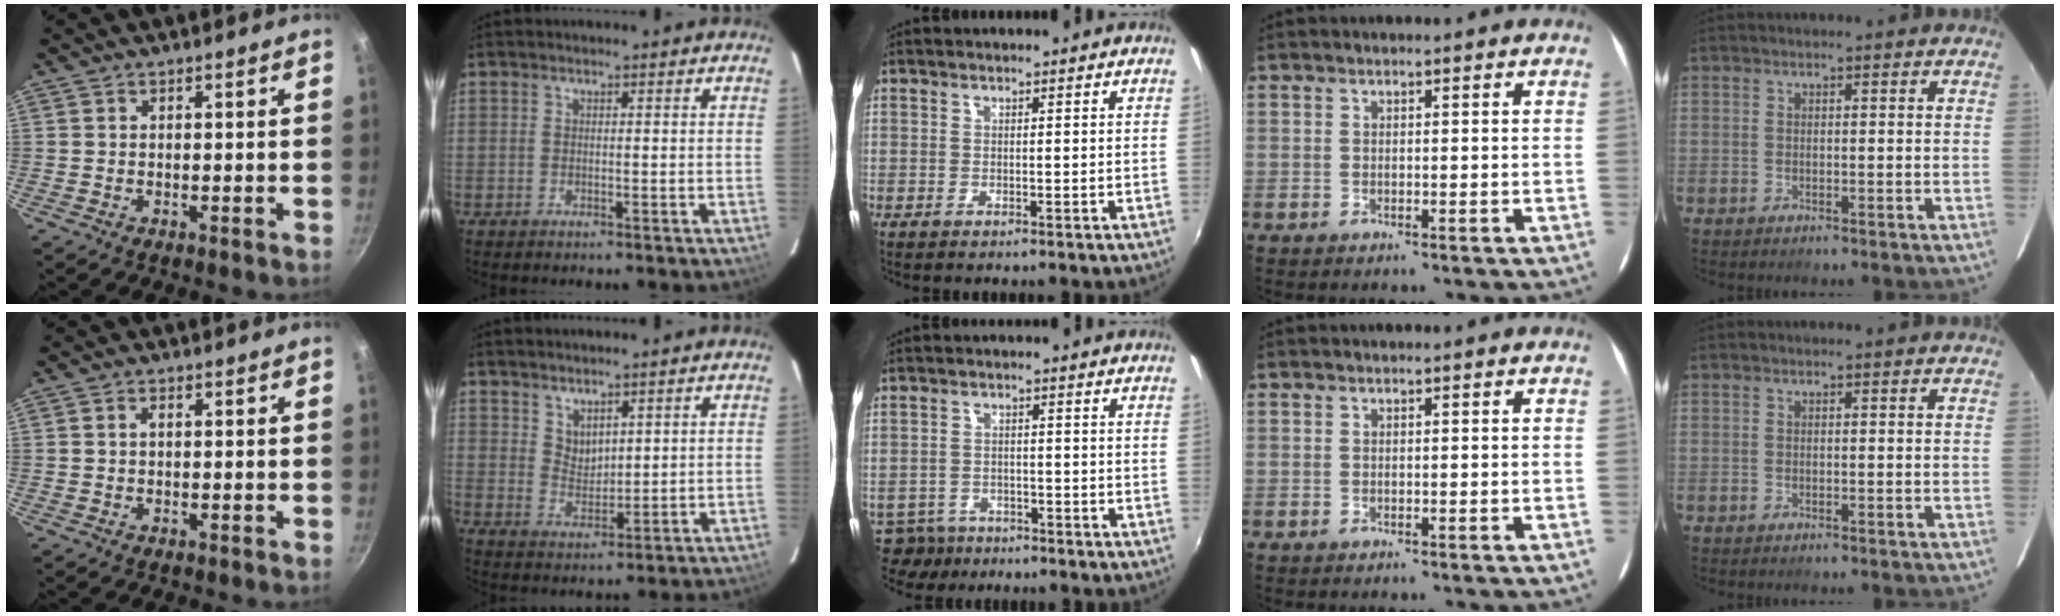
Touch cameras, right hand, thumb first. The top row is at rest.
{"thumb": {"total": 1.1, "force": [0.1, 0.8, 0.8], "torque": [-0.014, 0.005, 0.001]}, "index": {"total": 4.0, "force": [3.0, 2.2, 1.5], "torque": [-0.020, 0.000, 0.060]}, "middle": {"total": 6.6, "force": [-5.3, 3.7, 1.4], "torque": [-0.047, -0.002, -0.086]}}